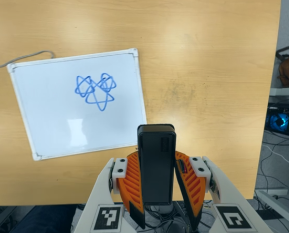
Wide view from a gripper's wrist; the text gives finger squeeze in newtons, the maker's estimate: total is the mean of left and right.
{"total": 5.8, "left": 5.1, "right": 6.5}